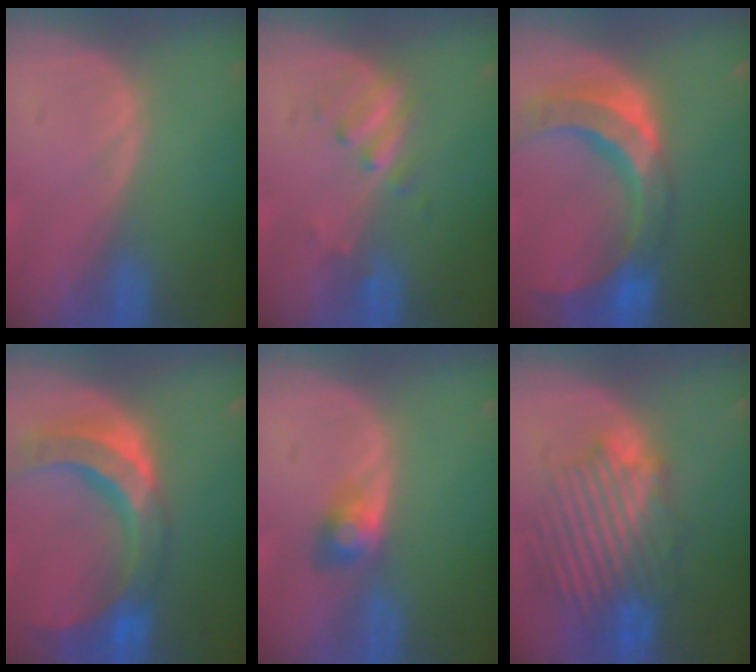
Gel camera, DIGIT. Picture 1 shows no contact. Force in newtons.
{"total": 2.7, "press": 2.7, "slide": 0.5}
{"total": 11.4, "press": 9.6, "slide": 6.0}
{"total": 11.4, "press": 9.6, "slide": 6.0}
{"total": 2.7, "press": 2.7, "slide": 0.0}
{"total": 9.6, "press": 9.4, "slide": 2.2}